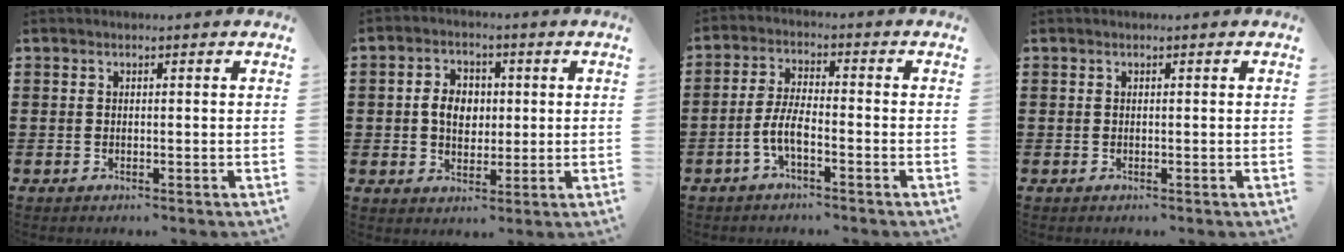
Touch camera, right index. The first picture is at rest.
{"total": 5.0, "force": [0.2, 4.0, 3.1], "torque": [-0.063, 0.012, -0.003]}
{"total": 5.0, "force": [-2.4, 1.2, 4.2], "torque": [-0.100, -0.003, -0.052]}
{"total": 0.0}